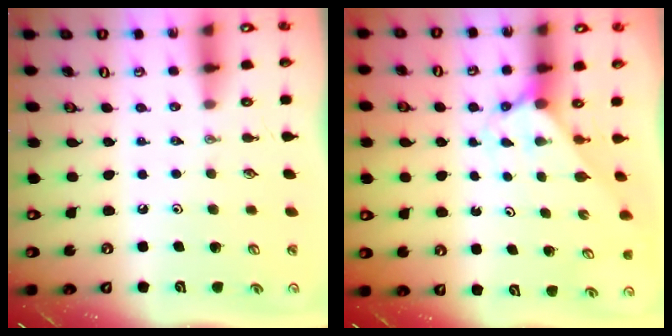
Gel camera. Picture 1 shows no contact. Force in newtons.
{"total": 1.9, "press": 1.9, "slide": 0.2}